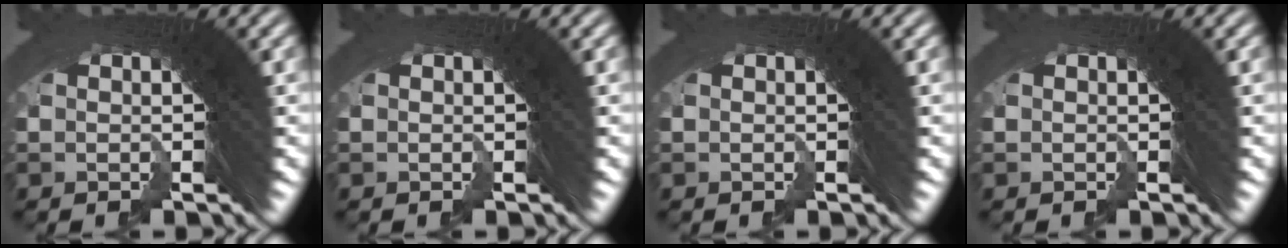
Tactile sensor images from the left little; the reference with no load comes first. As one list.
[{"total": 0.0}, {"total": 0.0}, {"total": 0.0}]